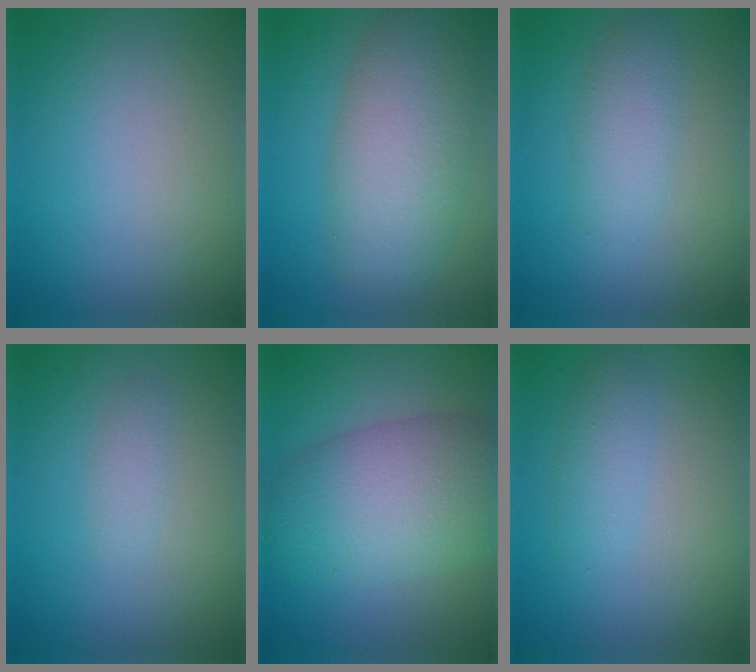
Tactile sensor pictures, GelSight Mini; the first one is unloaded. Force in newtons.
{"total": 7.7, "press": 7.7, "slide": 0.6}
{"total": 2.6, "press": 2.6, "slide": 0.2}
{"total": 1.0, "press": 1.0, "slide": 0.0}
{"total": 8.7, "press": 8.7, "slide": 0.1}
{"total": 1.8, "press": 1.8, "slide": 0.0}